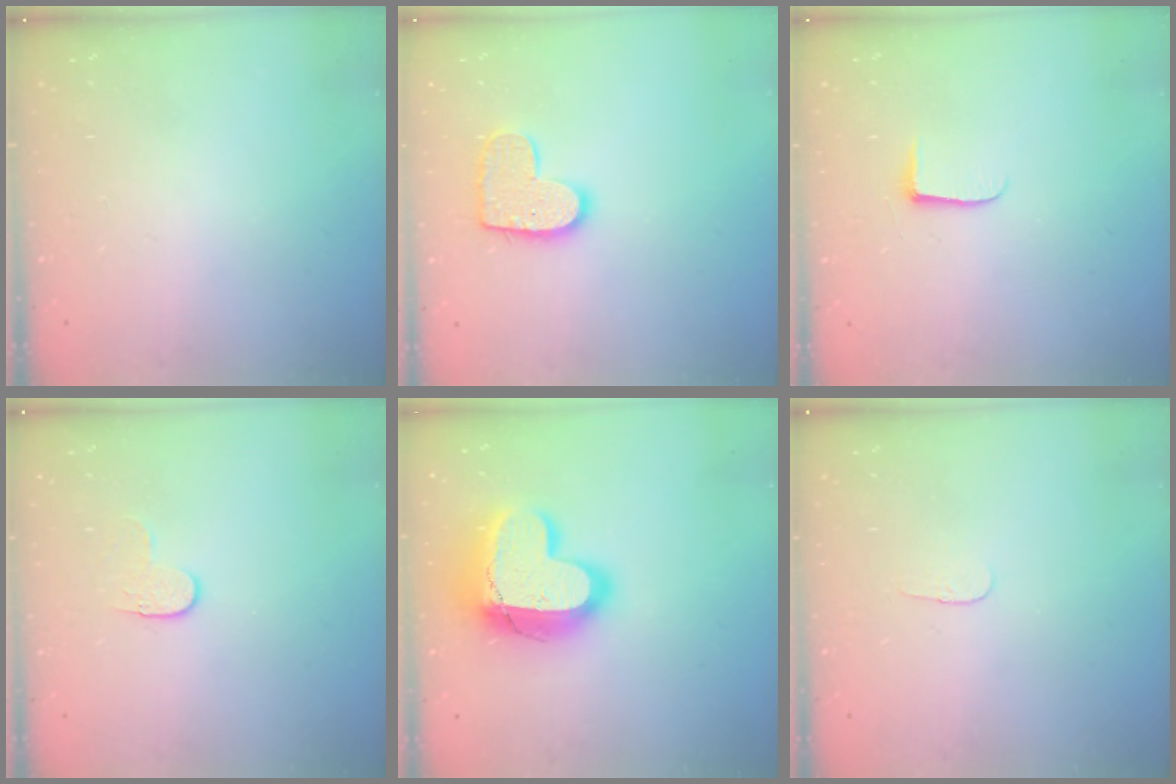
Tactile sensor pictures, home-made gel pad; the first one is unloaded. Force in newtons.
{"total": 11.2, "press": 11.2, "slide": 0.7}
{"total": 5.3, "press": 5.2, "slide": 0.7}
{"total": 4.2, "press": 4.2, "slide": 0.5}
{"total": 20.3, "press": 20.3, "slide": 1.5}
{"total": 2.8, "press": 2.8, "slide": 0.3}